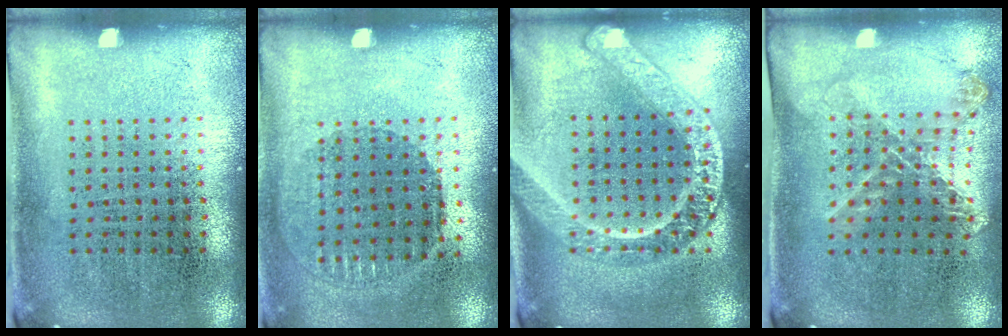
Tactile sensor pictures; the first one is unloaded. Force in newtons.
{"total": 0.9, "press": 0.9, "slide": 0.3}
{"total": 3.2, "press": 3.2, "slide": 0.4}
{"total": 1.1, "press": 1.1, "slide": 0.3}